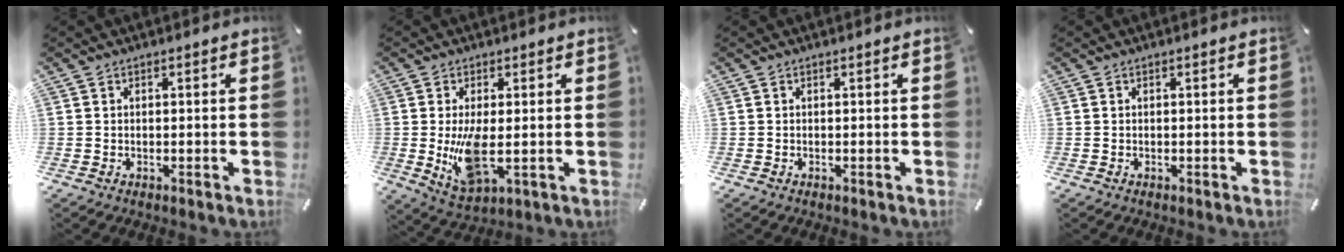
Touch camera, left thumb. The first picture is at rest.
{"total": 9.8, "force": [-0.2, 4.3, 8.9], "torque": [-0.199, -0.027, -0.005]}
{"total": 0.0}
{"total": 0.0}